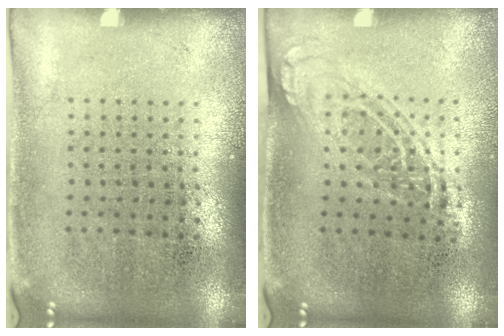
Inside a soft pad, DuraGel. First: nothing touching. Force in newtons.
{"total": 1.4, "press": 1.1, "slide": 0.8}